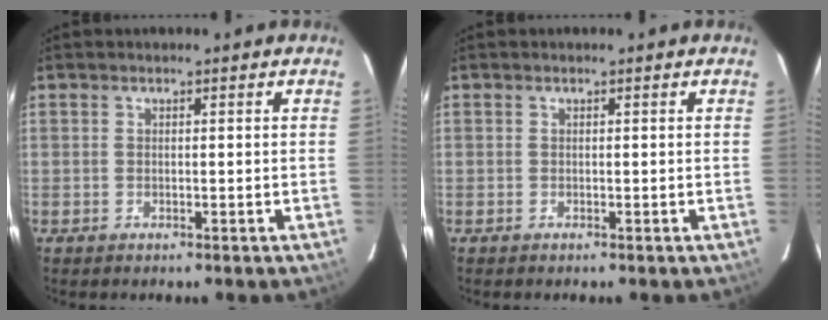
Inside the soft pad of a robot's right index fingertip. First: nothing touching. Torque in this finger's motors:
{"motor_torque": [0.03, -0.08, 0.01, 0.00]}